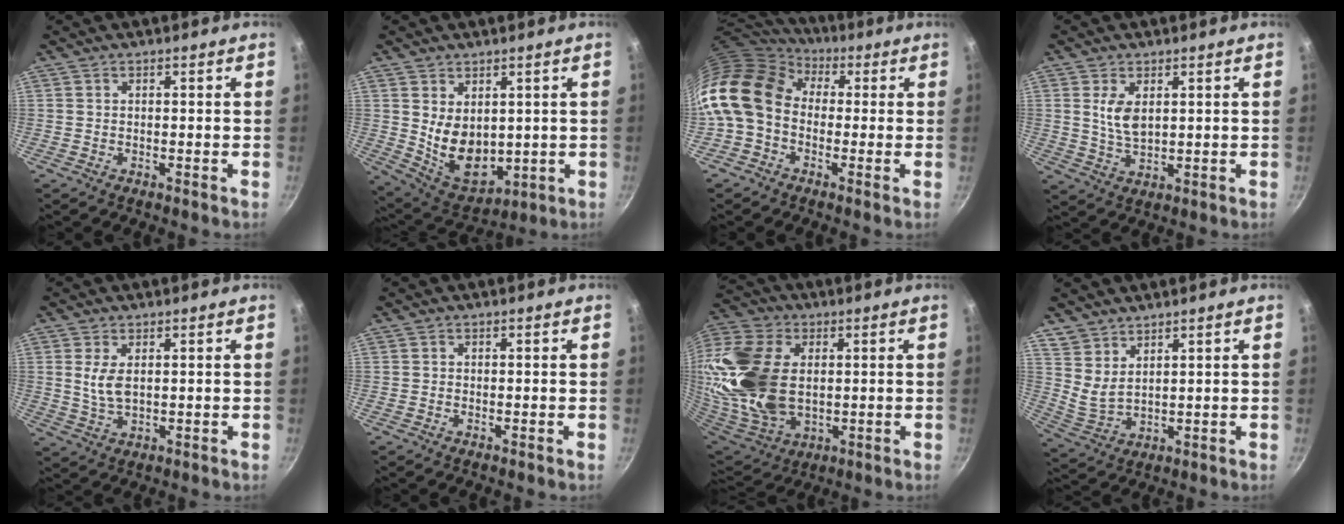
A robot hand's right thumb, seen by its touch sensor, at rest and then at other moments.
{"total": 11.0, "force": [1.6, 7.6, 7.8], "torque": [-0.102, -0.034, 0.058]}
{"total": 15.8, "force": [0.9, 12.2, 10.0], "torque": [-0.185, 0.032, -0.007]}
{"total": 5.5, "force": [1.6, 3.0, 4.3], "torque": [-0.076, -0.017, 0.035]}
{"total": 5.9, "force": [1.3, 2.9, 5.0], "torque": [-0.099, -0.012, 0.031]}
{"total": 0.0}
{"total": 26.9, "force": [3.0, 17.6, 20.2], "torque": [-0.433, -0.007, 0.061]}
{"total": 5.7, "force": [4.4, 2.7, 2.4], "torque": [-0.037, -0.023, 0.096]}